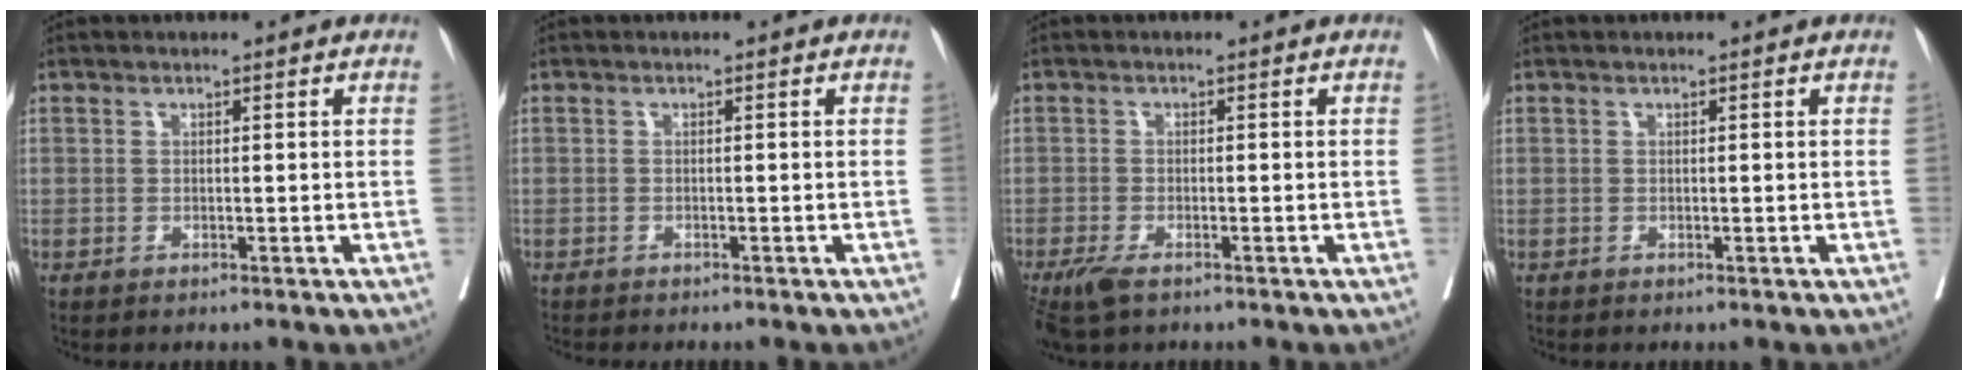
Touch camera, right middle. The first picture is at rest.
{"total": 2.2, "force": [-2.0, 0.3, 0.9], "torque": [-0.013, -0.002, -0.026]}
{"total": 3.8, "force": [-2.6, 1.2, 2.6], "torque": [-0.055, -0.009, -0.044]}
{"total": 0.0}